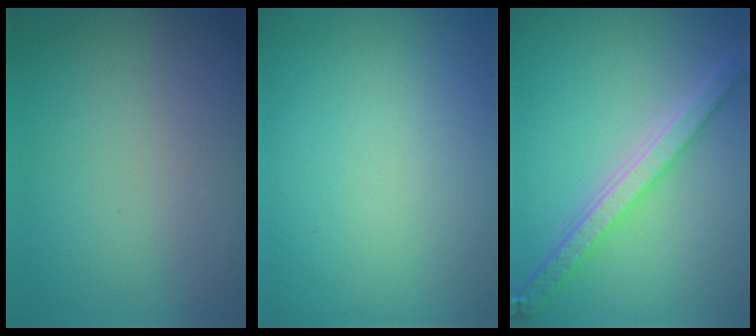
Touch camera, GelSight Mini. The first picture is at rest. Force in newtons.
{"total": 0.0}
{"total": 5.2, "press": 4.0, "slide": 3.3}